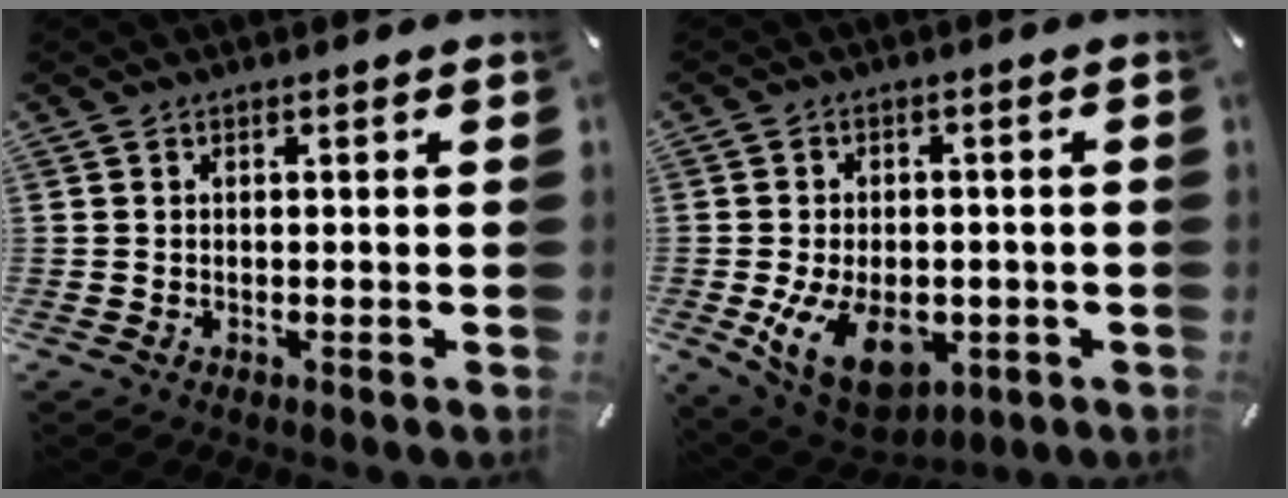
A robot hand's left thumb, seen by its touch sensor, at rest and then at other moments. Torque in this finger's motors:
{"motor_torque": [1.76, 3.21, 1.15, 0.20, 0.19]}